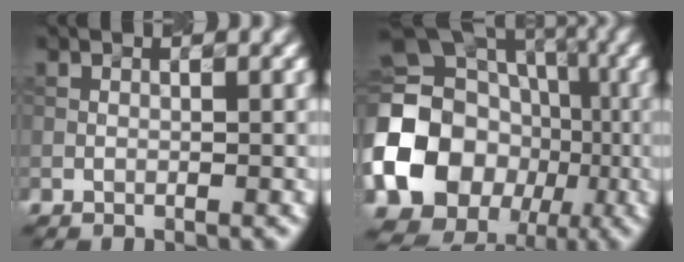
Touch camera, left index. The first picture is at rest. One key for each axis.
{"total": 19.9, "fx": -3.3, "fy": 17.2, "fz": 9.4, "tx": -0.181, "ty": -0.012, "tz": -0.092}